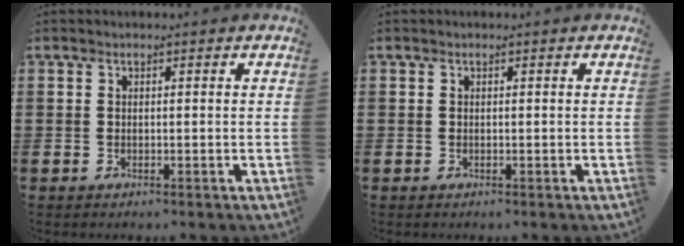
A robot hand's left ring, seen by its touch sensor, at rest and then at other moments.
{"total": 0.0}